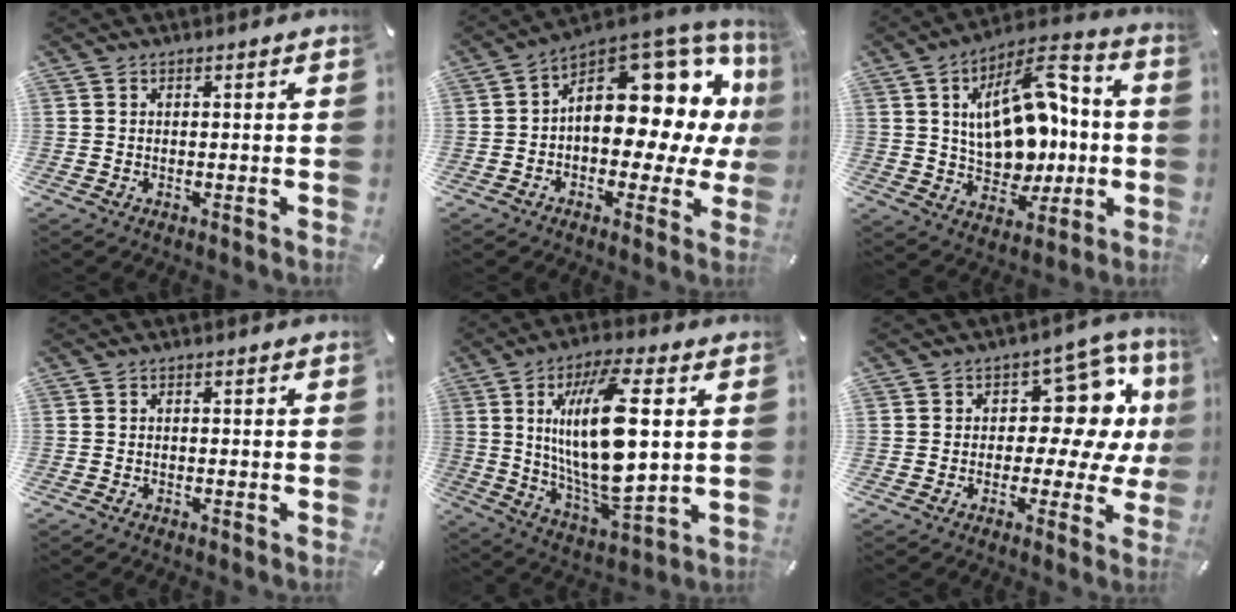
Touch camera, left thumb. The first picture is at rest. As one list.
[{"total": 17.4, "force": [5.6, 10.4, 12.8], "torque": [-0.148, -0.064, 0.093]}, {"total": 20.1, "force": [2.5, 13.4, 14.8], "torque": [-0.229, -0.009, 0.047]}, {"total": 0.5, "force": [-0.4, 0.2, 0.2], "torque": [-0.004, 0.000, -0.009]}, {"total": 20.8, "force": [4.0, 7.3, 19.1], "torque": [-0.390, -0.025, 0.050]}, {"total": 13.7, "force": [3.6, 8.7, 9.9], "torque": [-0.131, -0.028, 0.063]}]